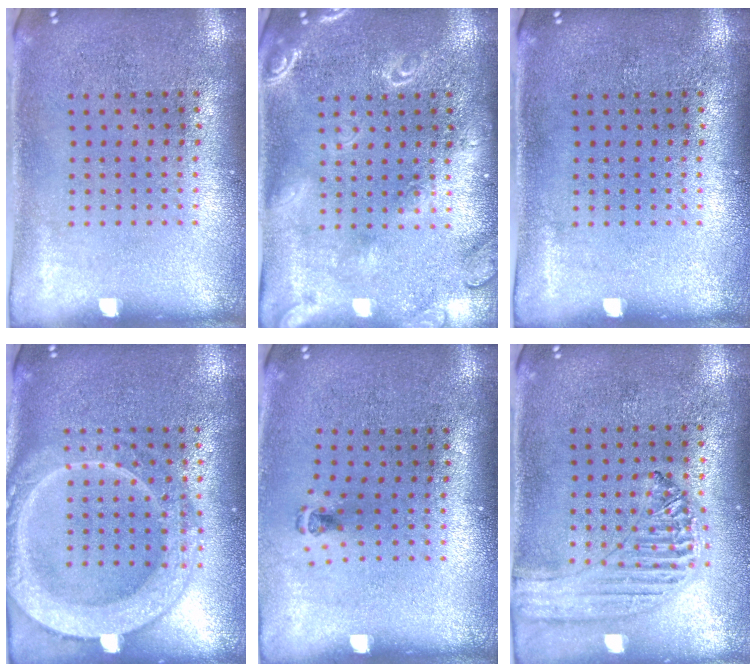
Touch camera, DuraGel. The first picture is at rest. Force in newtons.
{"total": 1.8, "press": 1.8, "slide": 0.2}
{"total": 0.0}
{"total": 4.1, "press": 4.1, "slide": 0.5}
{"total": 0.5, "press": 0.4, "slide": 0.4}
{"total": 1.3, "press": 1.3, "slide": 0.1}